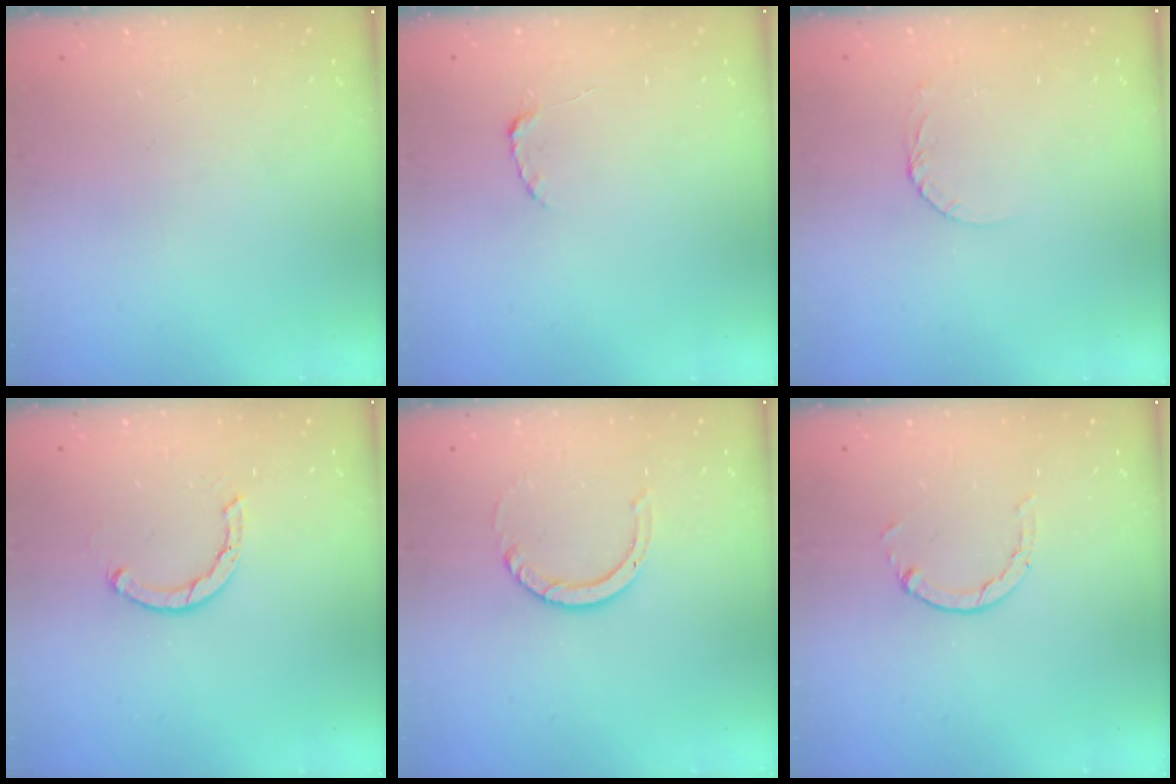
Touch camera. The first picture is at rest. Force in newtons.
{"total": 2.2, "press": 2.2, "slide": 0.3}
{"total": 2.6, "press": 2.6, "slide": 0.1}
{"total": 2.5, "press": 2.5, "slide": 0.1}
{"total": 3.8, "press": 3.8, "slide": 0.3}
{"total": 0.6, "press": 0.6, "slide": 0.2}